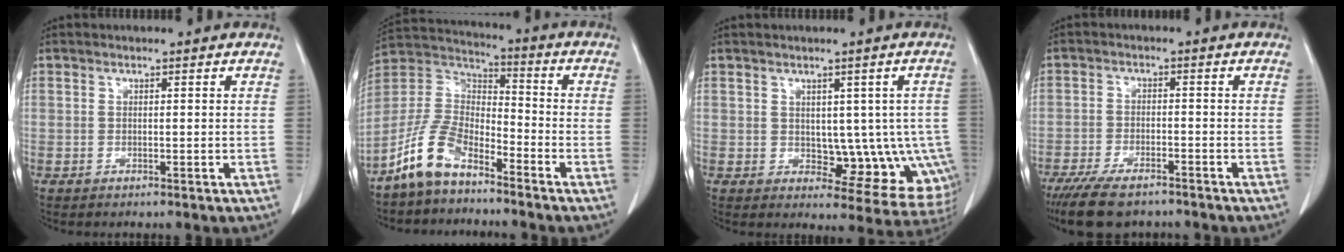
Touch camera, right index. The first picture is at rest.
{"total": 10.1, "force": [-7.3, 4.0, 5.8], "torque": [-0.140, 0.013, -0.153]}
{"total": 10.2, "force": [-1.1, 6.2, 8.0], "torque": [-0.067, 0.014, 0.000]}
{"total": 8.9, "force": [-7.1, 2.8, 4.6], "torque": [-0.079, -0.014, -0.115]}